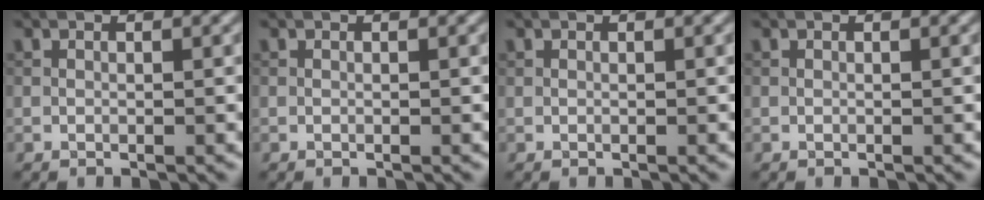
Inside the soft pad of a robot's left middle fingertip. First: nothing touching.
{"total": 0.0}
{"total": 0.0}
{"total": 0.0}